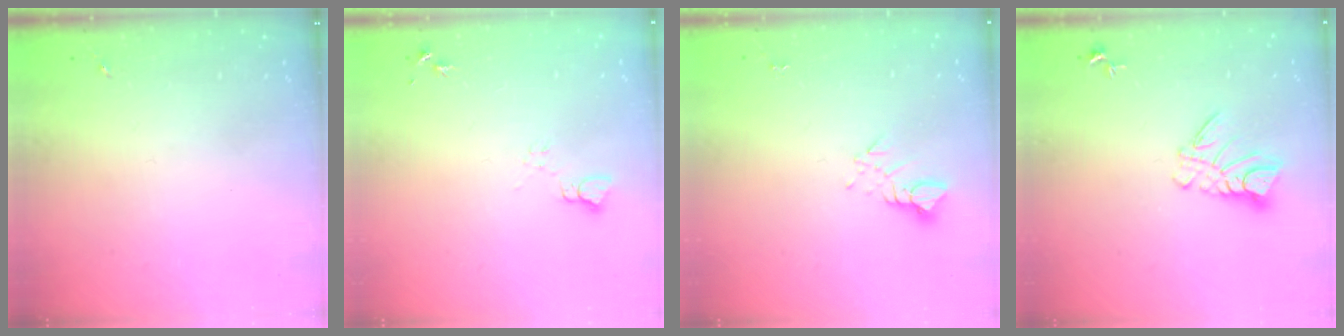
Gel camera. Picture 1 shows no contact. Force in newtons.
{"total": 3.7, "press": 3.7, "slide": 0.4}
{"total": 3.2, "press": 3.2, "slide": 0.2}
{"total": 9.2, "press": 9.2, "slide": 0.9}